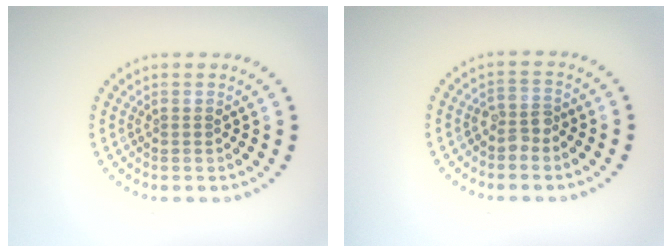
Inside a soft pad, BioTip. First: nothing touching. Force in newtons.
{"total": 1.8, "press": 1.6, "slide": 0.8}